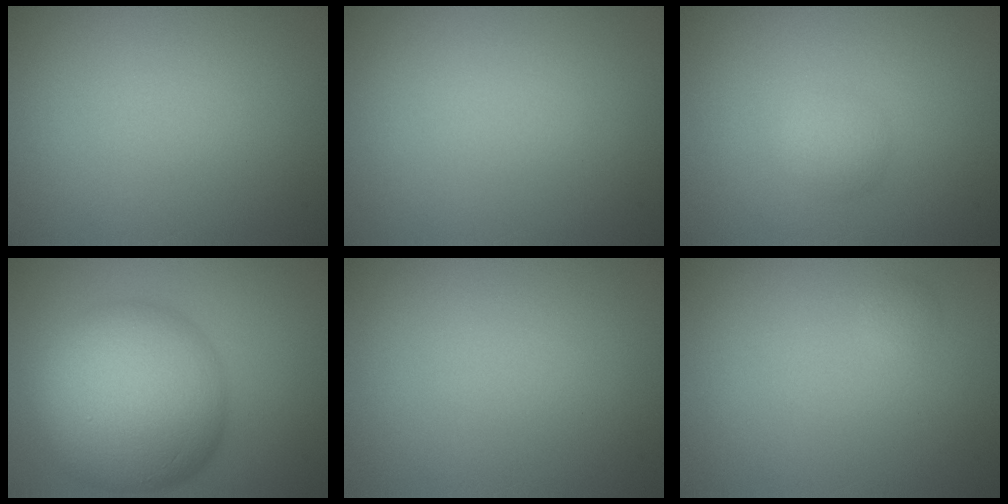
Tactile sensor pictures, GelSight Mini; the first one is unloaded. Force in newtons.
{"total": 0.0}
{"total": 1.5, "press": 1.5, "slide": 0.1}
{"total": 12.8, "press": 12.8, "slide": 0.1}
{"total": 0.0}
{"total": 0.6, "press": 0.6, "slide": 0.1}